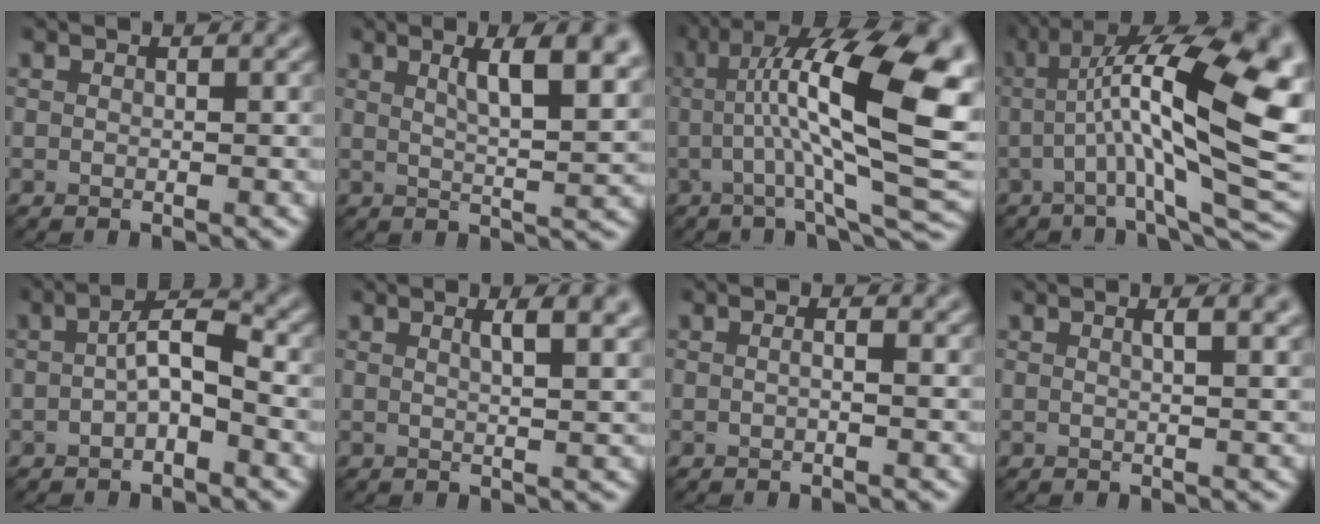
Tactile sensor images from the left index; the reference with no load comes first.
{"total": 7.5, "force": [3.1, 2.3, 6.5], "torque": [-0.072, 0.006, 0.046]}
{"total": 15.4, "force": [2.1, 4.0, 14.8], "torque": [-0.213, 0.018, 0.031]}
{"total": 16.1, "force": [1.2, 4.5, 15.4], "torque": [-0.239, 0.025, 0.018]}
{"total": 3.3, "force": [-0.3, 1.2, 3.1], "torque": [-0.054, 0.010, -0.011]}
{"total": 4.4, "force": [2.0, 1.5, 3.6], "torque": [-0.027, 0.009, 0.018]}
{"total": 0.8, "force": [0.1, 0.1, 0.8], "torque": [-0.015, 0.000, -0.001]}
{"total": 3.7, "force": [1.7, 1.5, 3.0], "torque": [-0.017, 0.012, 0.004]}